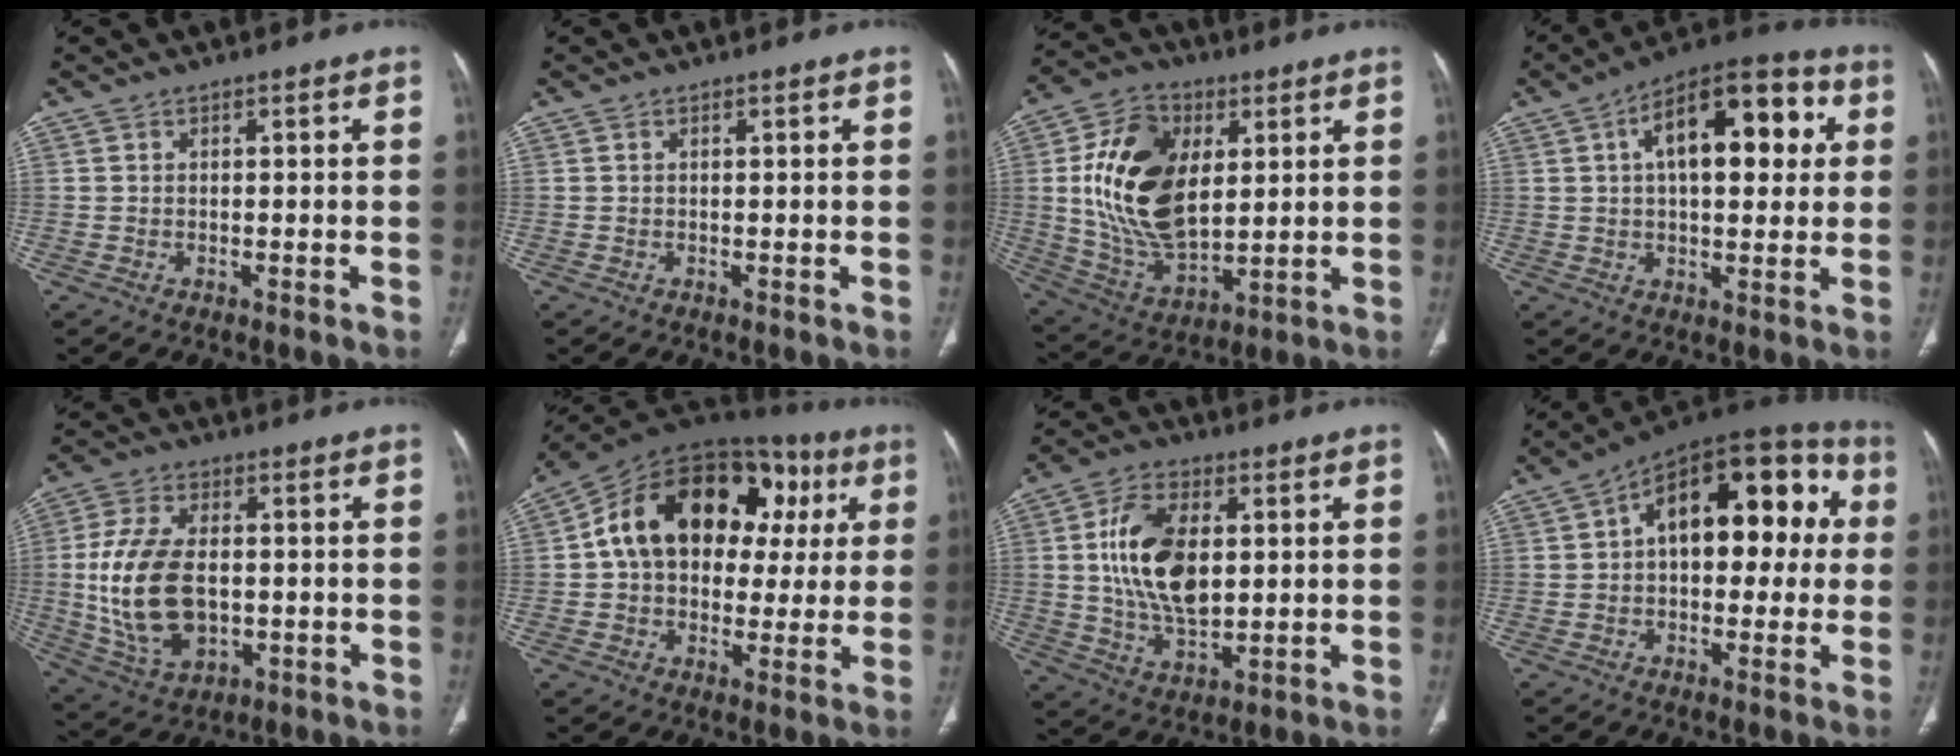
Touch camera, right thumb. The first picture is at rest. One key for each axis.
{"total": 0.0}
{"total": 20.2, "fx": 3.7, "fy": 12.3, "fz": 15.5, "tx": -0.266, "ty": -0.015, "tz": 0.074}
{"total": 18.6, "fx": 4.6, "fy": 9.1, "fz": 15.5, "tx": -0.194, "ty": 0.025, "tz": 0.059}
{"total": 16.7, "fx": -0.7, "fy": 10.0, "fz": 13.3, "tx": -0.261, "ty": -0.002, "tz": 0.002}
{"total": 24.4, "fx": 5.1, "fy": 16.3, "fz": 17.4, "tx": -0.240, "ty": 0.047, "tz": 0.074}
{"total": 15.2, "fx": 2.1, "fy": 8.7, "fz": 12.2, "tx": -0.214, "ty": -0.005, "tz": 0.041}
{"total": 20.4, "fx": 3.2, "fy": 11.4, "fz": 16.6, "tx": -0.191, "ty": 0.046, "tz": 0.033}